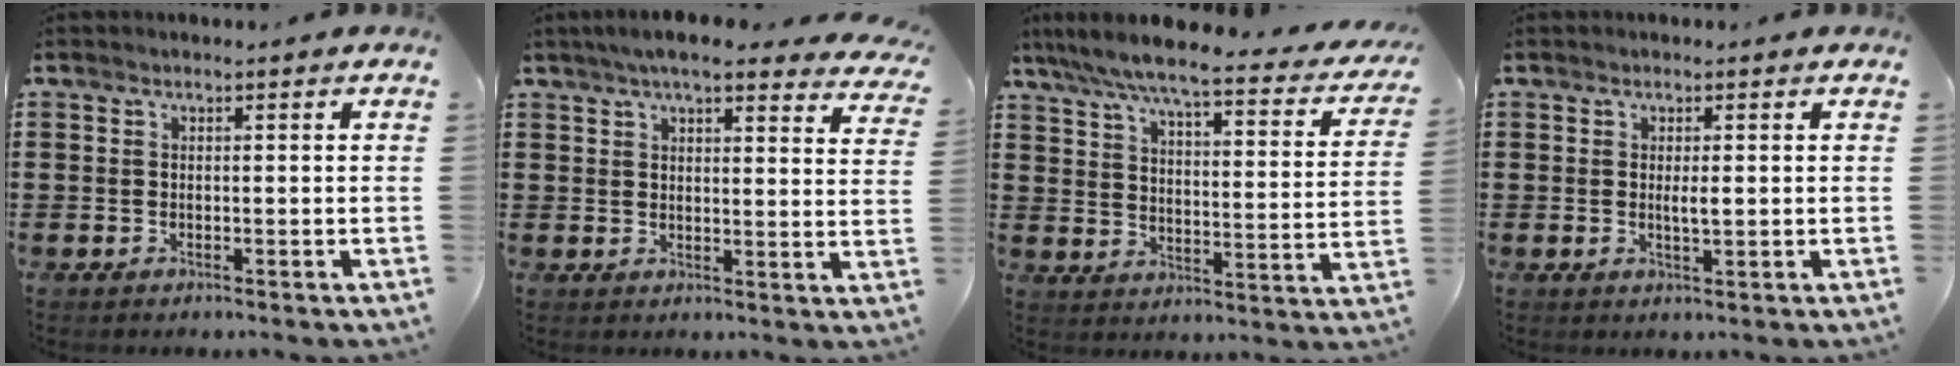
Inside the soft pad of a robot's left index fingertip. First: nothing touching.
{"total": 6.2, "force": [5.4, 0.7, 2.9], "torque": [-0.067, -0.012, 0.095]}
{"total": 6.2, "force": [5.4, 0.2, 3.0], "torque": [-0.085, -0.039, 0.087]}
{"total": 1.7, "force": [0.2, 0.3, 1.7], "torque": [-0.032, -0.001, 0.002]}